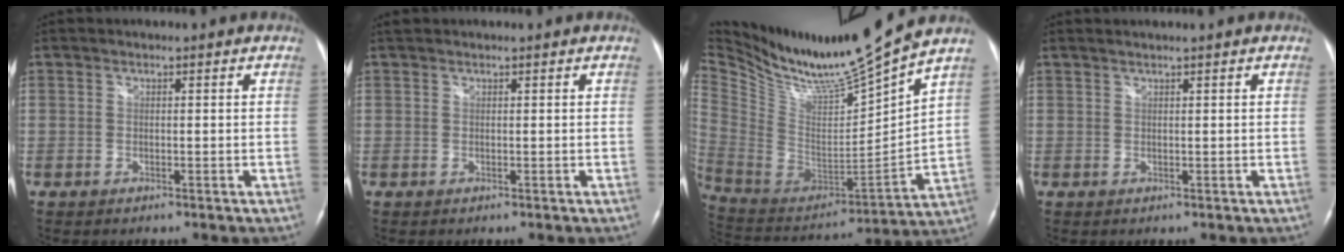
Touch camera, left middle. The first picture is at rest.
{"total": 0.7, "force": [0.6, 0.3, 0.1], "torque": [-0.012, 0.017, 0.015]}
{"total": 19.8, "force": [17.5, -0.8, 9.4], "torque": [-0.181, -0.060, 0.312]}
{"total": 1.3, "force": [1.1, -0.3, 0.6], "torque": [-0.014, 0.010, 0.025]}